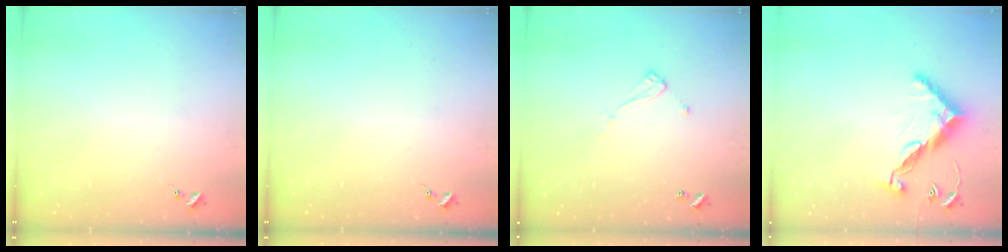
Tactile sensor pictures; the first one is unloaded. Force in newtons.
{"total": 0.0}
{"total": 6.9, "press": 6.9, "slide": 0.3}
{"total": 11.6, "press": 11.6, "slide": 0.4}